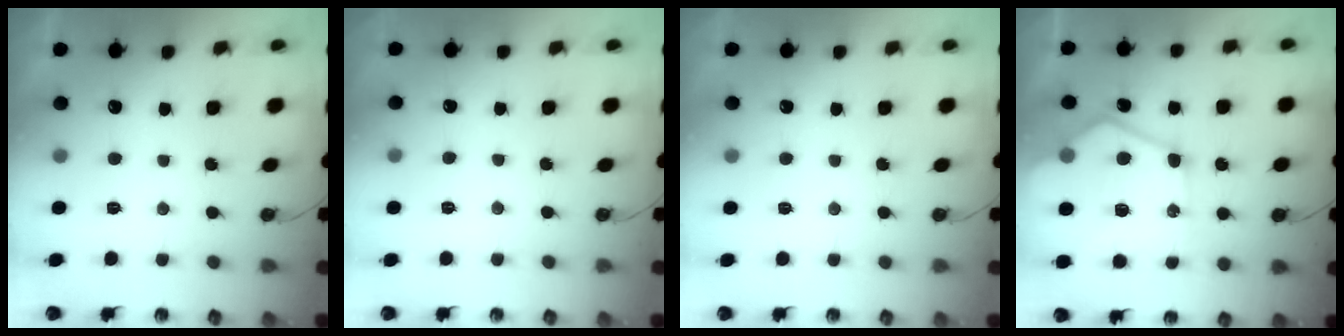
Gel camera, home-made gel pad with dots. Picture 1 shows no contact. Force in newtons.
{"total": 2.8, "press": 2.8, "slide": 0.5}
{"total": 2.8, "press": 2.8, "slide": 0.3}
{"total": 21.8, "press": 21.7, "slide": 2.0}